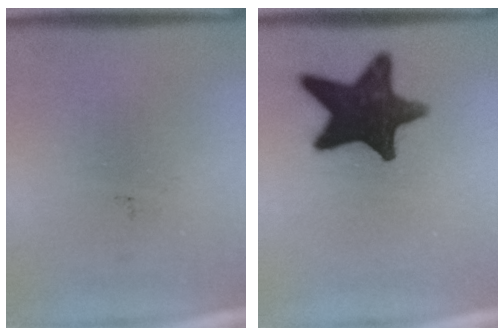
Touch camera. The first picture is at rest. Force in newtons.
{"total": 15.5}